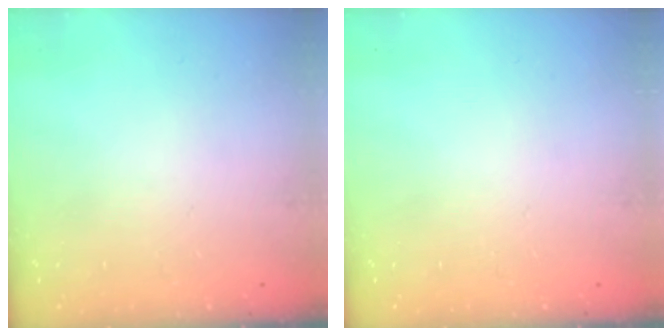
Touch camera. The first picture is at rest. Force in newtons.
{"total": 0.0}